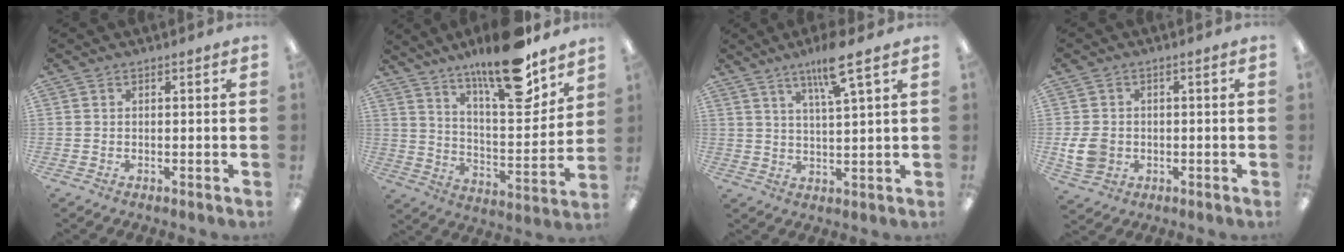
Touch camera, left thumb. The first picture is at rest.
{"total": 19.7, "force": [15.4, 4.7, 11.4], "torque": [-0.180, -0.105, 0.252]}
{"total": 8.8, "force": [5.7, 0.9, 6.6], "torque": [-0.119, -0.019, 0.091]}
{"total": 6.7, "force": [-0.8, 5.6, 3.6], "torque": [-0.082, 0.005, -0.013]}